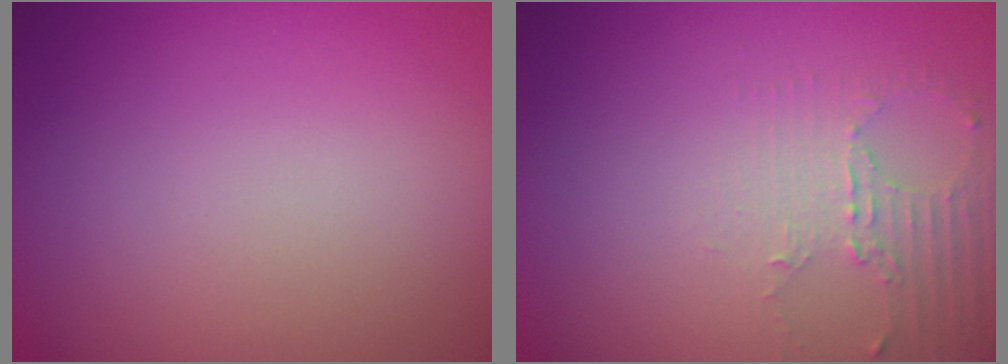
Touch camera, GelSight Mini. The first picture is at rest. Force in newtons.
{"total": 2.2, "press": 1.7, "slide": 1.5}